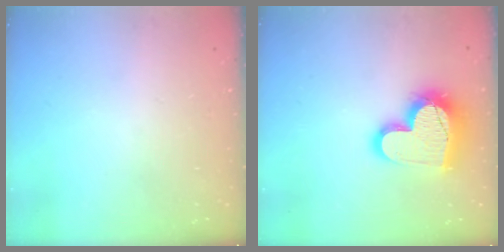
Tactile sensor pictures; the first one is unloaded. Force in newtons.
{"total": 19.3, "press": 19.2, "slide": 1.4}